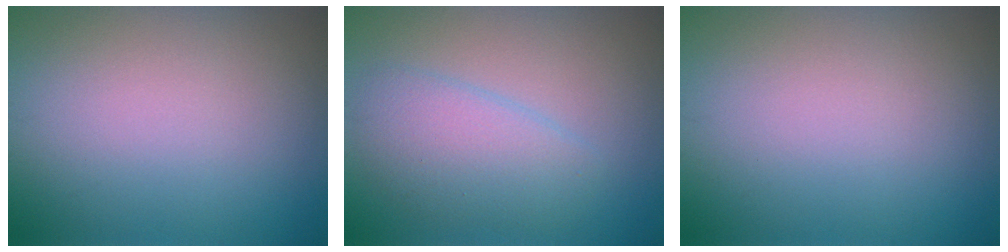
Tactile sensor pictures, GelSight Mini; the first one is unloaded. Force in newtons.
{"total": 3.5, "press": 3.5, "slide": 0.3}
{"total": 0.0}